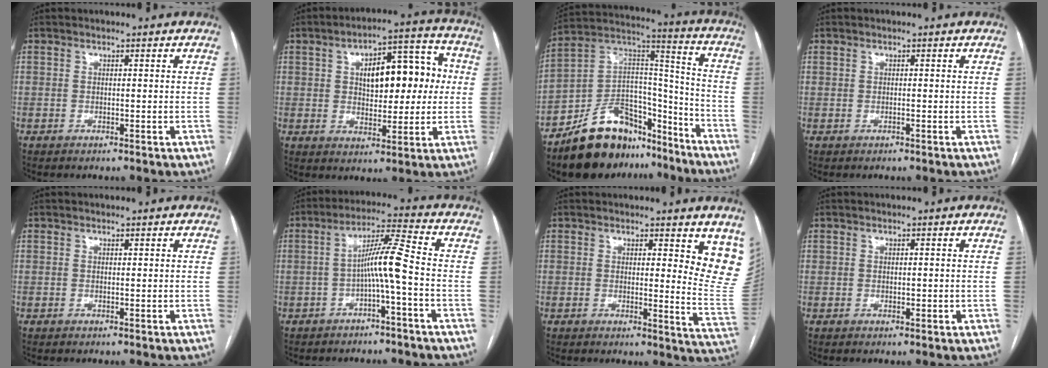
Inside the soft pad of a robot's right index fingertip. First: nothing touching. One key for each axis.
{"total": 13.5, "fx": 2.1, "fy": 6.3, "fz": 11.7, "tx": -0.168, "ty": 0.038, "tz": 0.039}
{"total": 19.4, "fx": -14.3, "fy": 9.5, "fz": 8.9, "tx": -0.139, "ty": 0.059, "tz": -0.231}
{"total": 0.0}
{"total": 0.0}
{"total": 7.0, "fx": -1.7, "fy": -0.5, "fz": 6.7, "tx": -0.122, "ty": 0.019, "tz": -0.030}
{"total": 9.3, "fx": 6.5, "fy": 1.9, "fz": 6.4, "tx": -0.057, "ty": -0.038, "tz": 0.056}
{"total": 1.0, "fx": 0.1, "fy": 0.8, "fz": 0.6, "tx": -0.013, "ty": 0.004, "tz": 0.007}